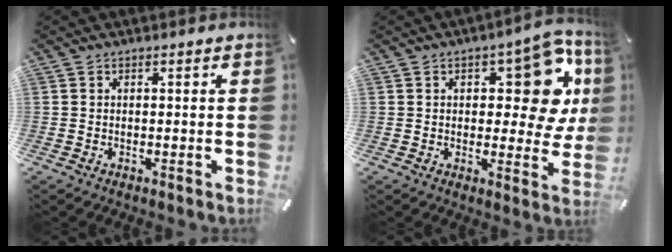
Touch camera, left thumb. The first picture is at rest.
{"total": 16.4, "force": [5.7, 8.0, 13.1], "torque": [-0.152, -0.035, 0.090]}